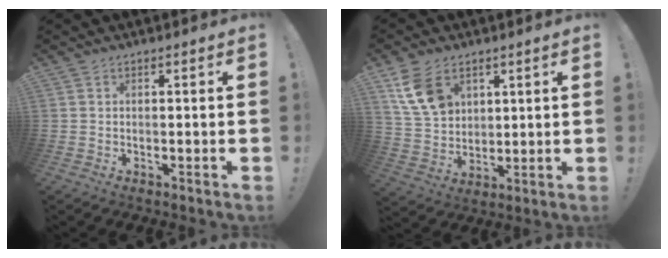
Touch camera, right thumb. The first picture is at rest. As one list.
[{"total": 12.9, "force": [6.4, 9.0, 6.7], "torque": [-0.110, -0.020, 0.130]}]